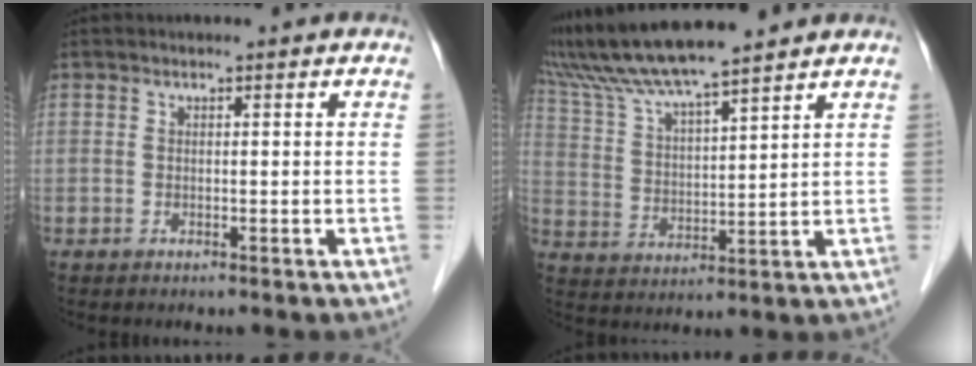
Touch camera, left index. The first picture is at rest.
{"total": 12.6, "force": [11.1, -0.2, 6.0], "torque": [-0.122, 0.026, 0.208]}